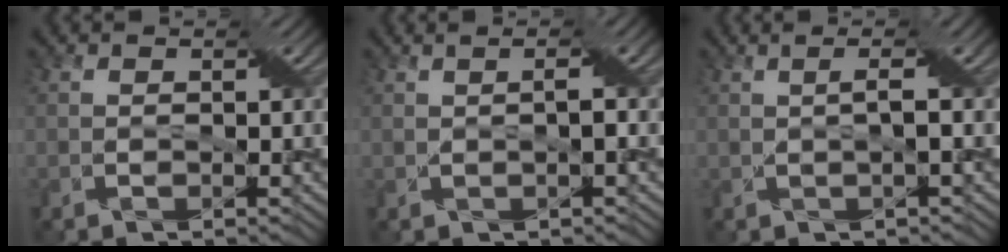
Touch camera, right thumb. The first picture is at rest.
{"total": 1.6, "force": [0.3, -0.1, 1.6], "torque": [-0.020, 0.001, 0.004]}
{"total": 1.9, "force": [0.2, -0.3, 1.8], "torque": [-0.033, 0.005, 0.004]}